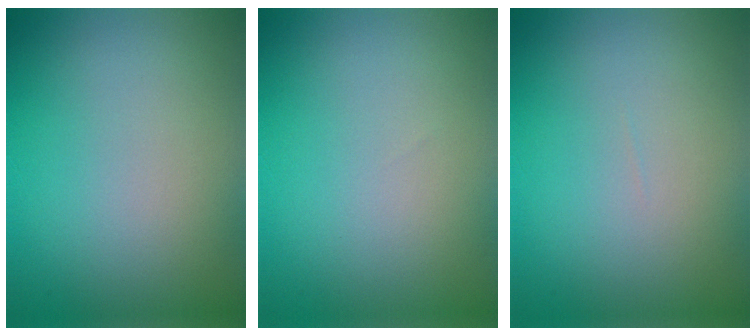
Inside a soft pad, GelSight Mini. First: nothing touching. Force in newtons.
{"total": 0.0}
{"total": 0.0}